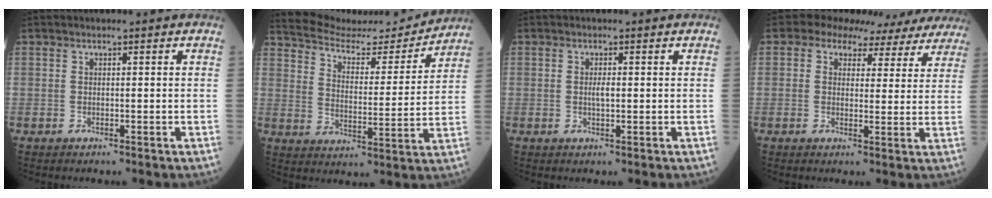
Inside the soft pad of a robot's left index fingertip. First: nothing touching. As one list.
[{"total": 15.4, "force": [15.0, 1.2, 3.2], "torque": [-0.063, -0.018, 0.226]}, {"total": 1.3, "force": [0.2, 0.3, 1.3], "torque": [-0.026, 0.000, 0.003]}, {"total": 11.7, "force": [10.2, 5.4, 2.1], "torque": [-0.004, 0.012, 0.090]}]